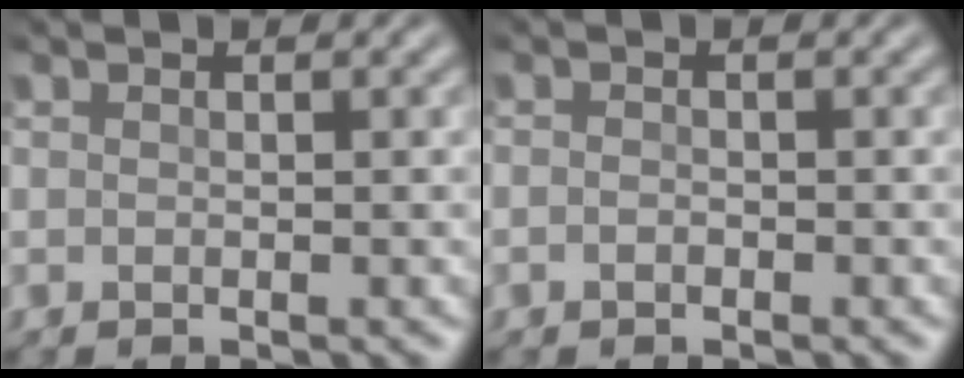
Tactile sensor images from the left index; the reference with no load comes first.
{"total": 0.6, "force": [-0.4, 0.4, 0.3], "torque": [-0.006, 0.003, -0.009]}